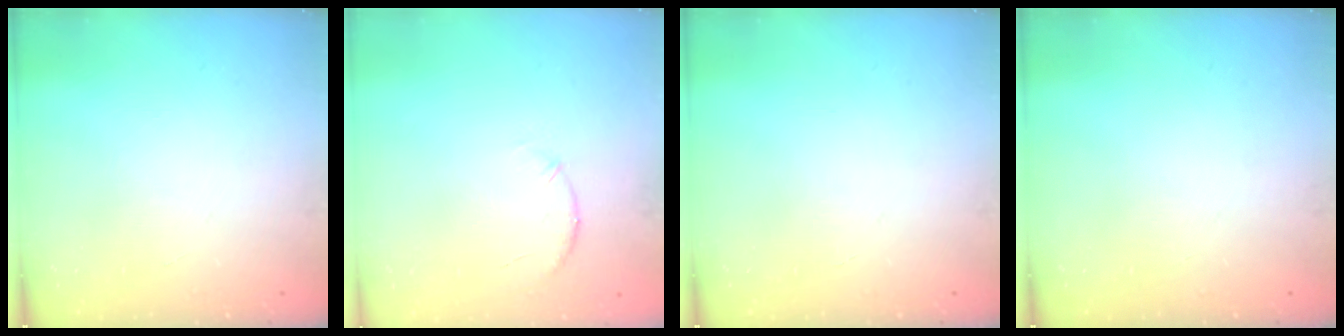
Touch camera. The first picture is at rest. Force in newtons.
{"total": 5.7, "press": 5.6, "slide": 1.3}
{"total": 0.0}
{"total": 0.0}